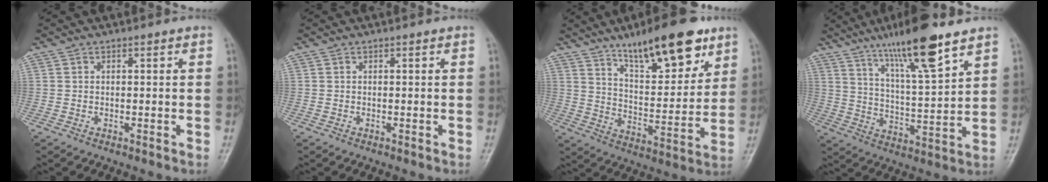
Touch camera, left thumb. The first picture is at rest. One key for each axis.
{"total": 0.0}
{"total": 17.8, "fx": 11.7, "fy": 5.7, "fz": 12.2, "tx": -0.152, "ty": -0.062, "tz": 0.194}
{"total": 15.3, "fx": 10.2, "fy": 2.2, "fz": 11.2, "tx": -0.186, "ty": -0.052, "tz": 0.182}